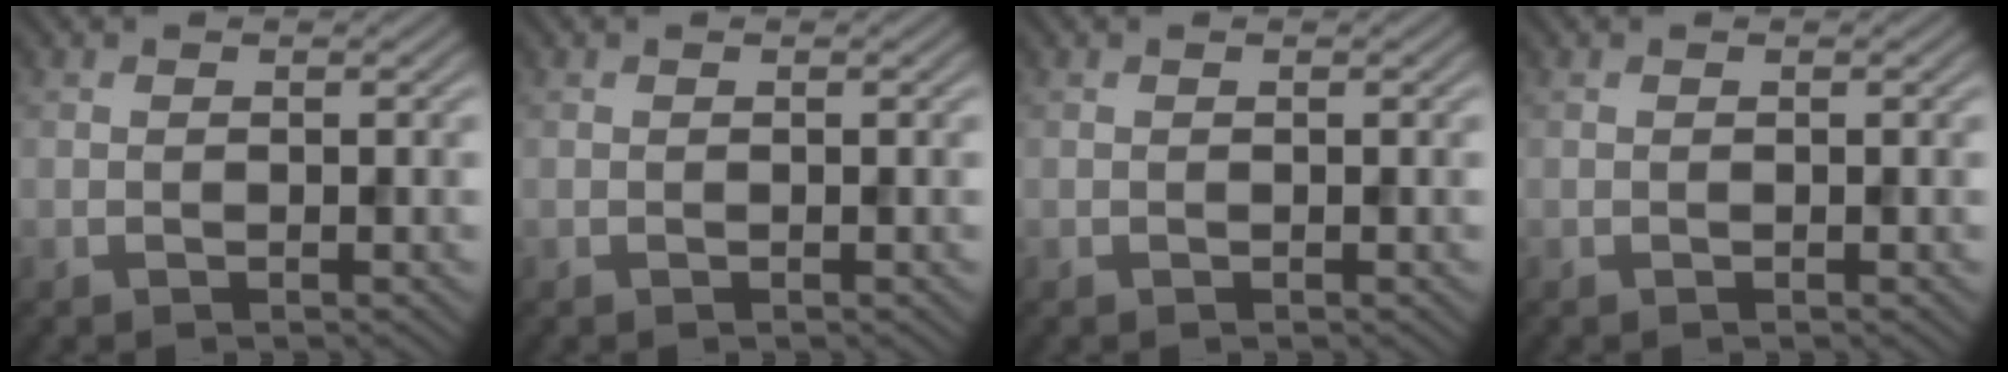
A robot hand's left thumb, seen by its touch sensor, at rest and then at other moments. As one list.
[{"total": 0.0}, {"total": 0.0}, {"total": 0.0}]